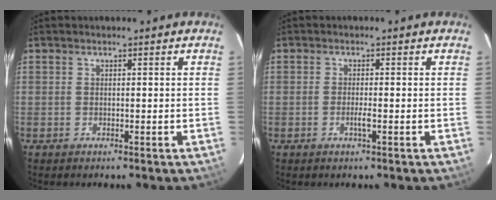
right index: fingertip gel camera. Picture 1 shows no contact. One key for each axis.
{"total": 1.8, "fx": -0.7, "fy": 0.1, "fz": 1.6, "tx": -0.032, "ty": -0.001, "tz": -0.014}